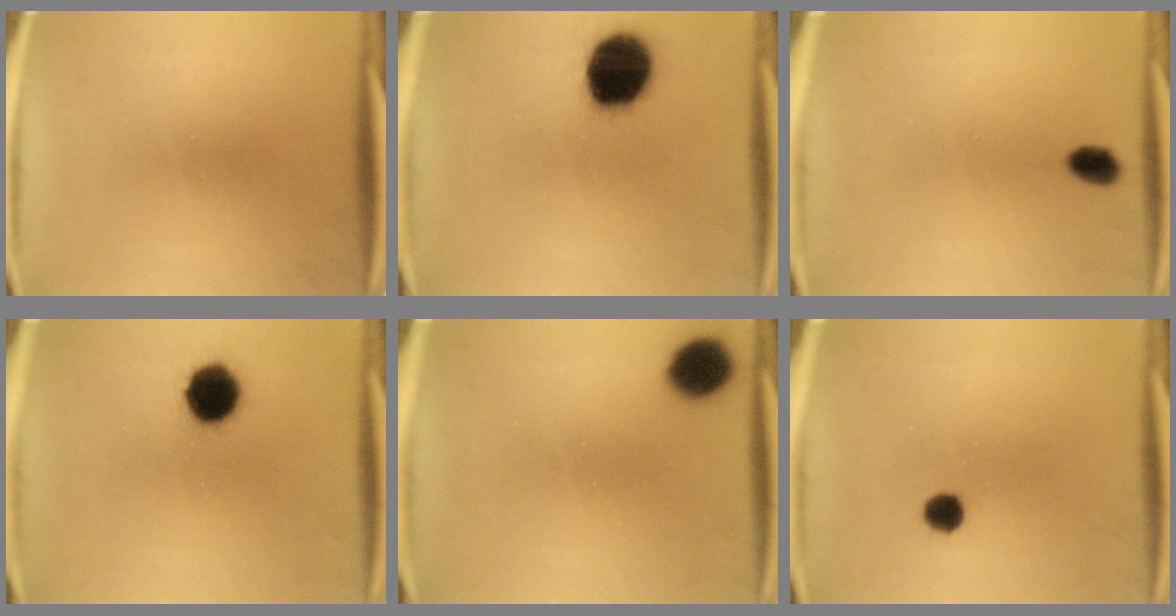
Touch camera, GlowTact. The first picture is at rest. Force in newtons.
{"total": 18.1}
{"total": 3.5}
{"total": 10.4}
{"total": 9.3}
{"total": 2.8}